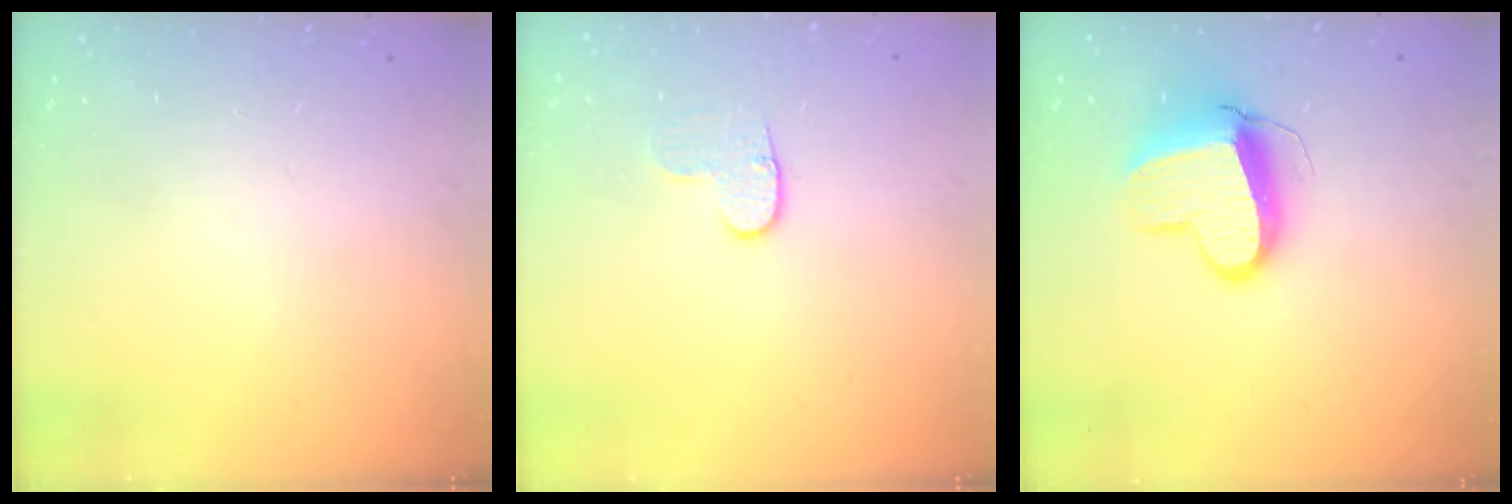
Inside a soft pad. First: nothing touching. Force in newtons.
{"total": 5.7, "press": 5.6, "slide": 0.6}
{"total": 12.0, "press": 11.9, "slide": 1.2}